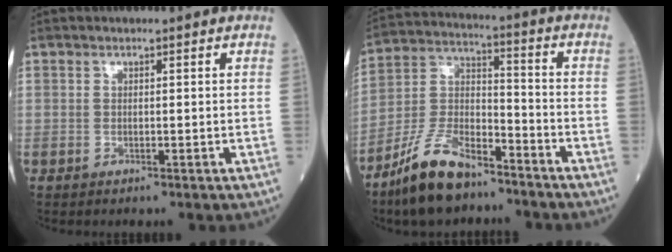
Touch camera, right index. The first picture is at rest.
{"total": 12.6, "force": [-9.4, 4.3, 7.3], "torque": [-0.157, -0.001, -0.182]}